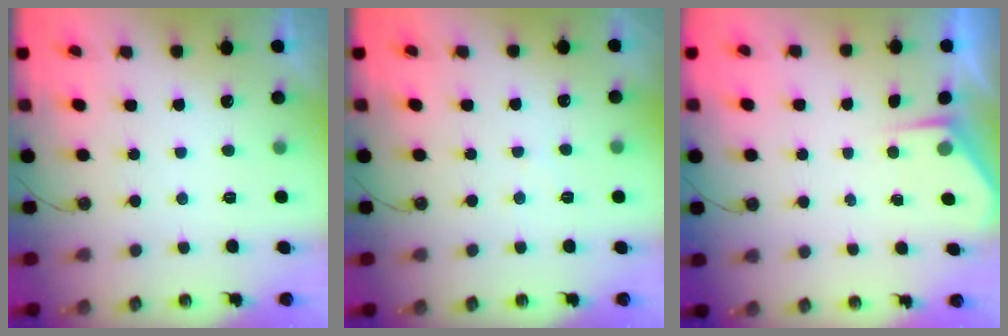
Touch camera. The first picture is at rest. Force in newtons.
{"total": 4.2, "press": 4.2, "slide": 0.7}
{"total": 2.7, "press": 2.7, "slide": 0.3}